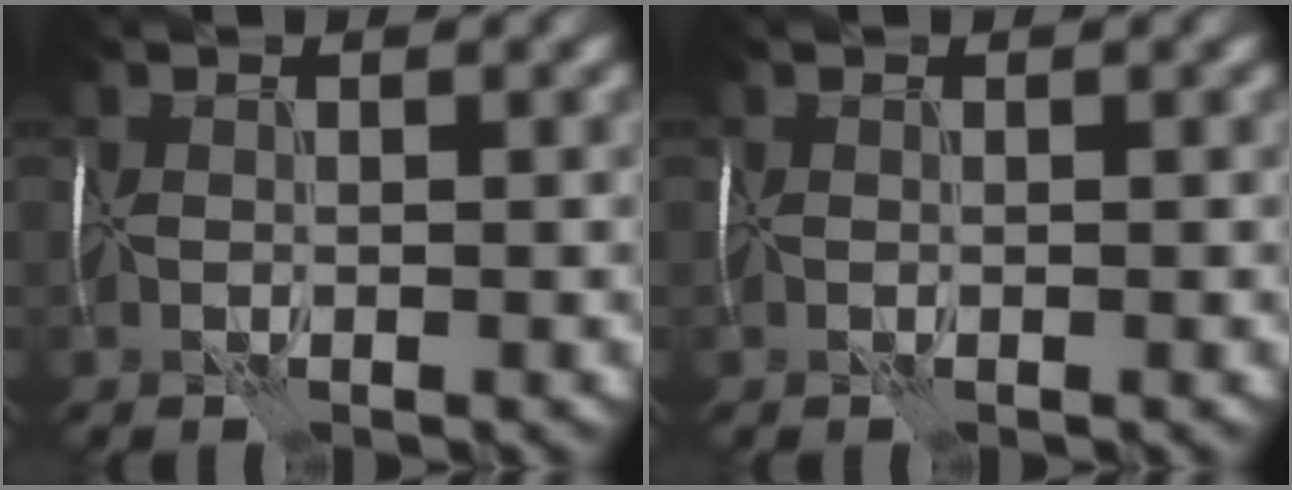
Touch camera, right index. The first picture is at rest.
{"total": 0.0}